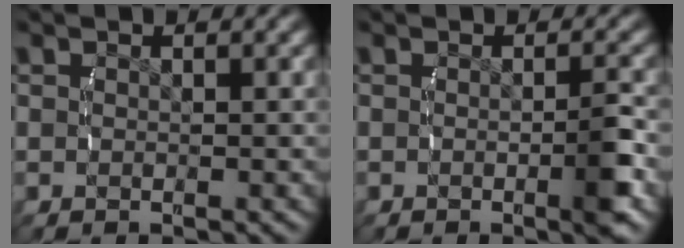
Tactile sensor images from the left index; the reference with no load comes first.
{"total": 2.4, "force": [-0.8, 0.2, 2.2], "torque": [-0.035, -0.001, -0.014]}